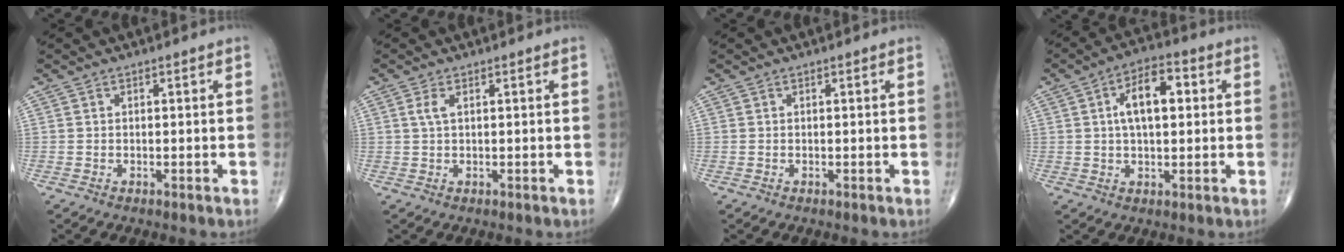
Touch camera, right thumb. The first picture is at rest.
{"total": 2.1, "force": [0.7, 0.9, 1.7], "torque": [-0.040, 0.006, 0.018]}
{"total": 0.0}
{"total": 9.9, "force": [1.9, 4.9, 8.4], "torque": [-0.127, 0.016, 0.025]}